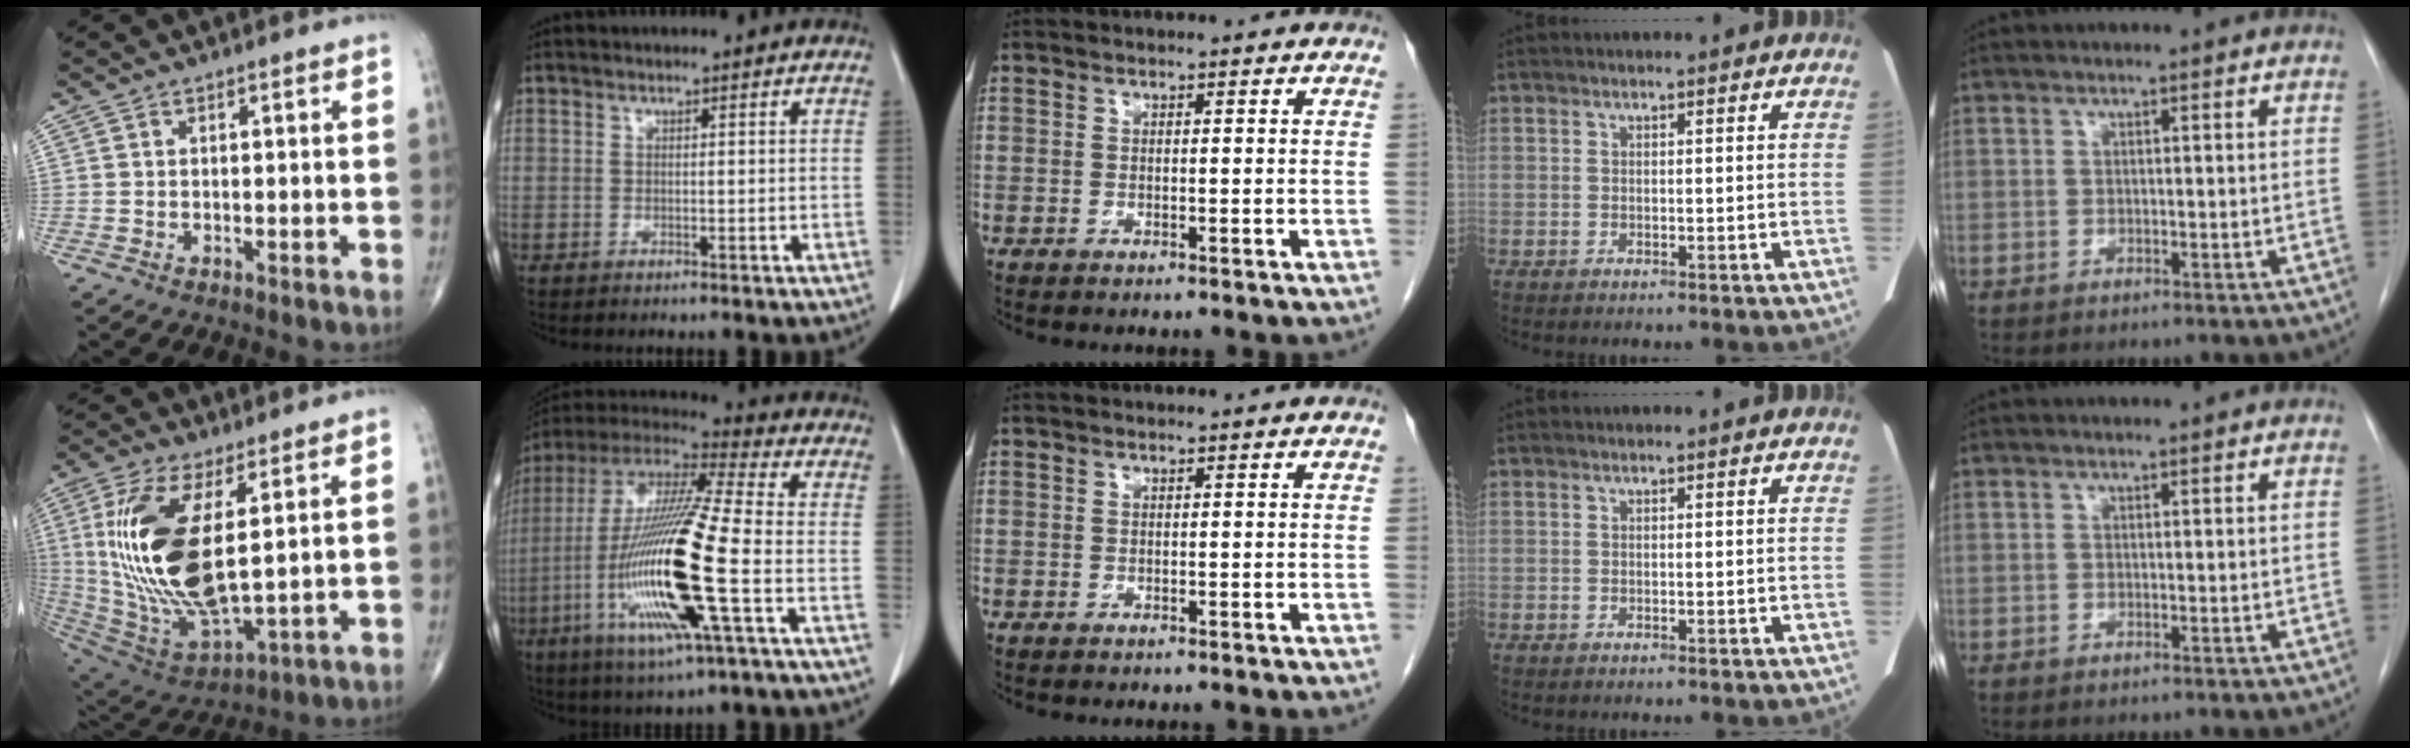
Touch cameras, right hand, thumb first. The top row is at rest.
{"thumb": {"total": 22.0, "force": [3.9, 9.0, 19.7], "torque": [-0.412, -0.030, 0.086]}, "index": {"total": 21.6, "force": [-5.7, 1.1, 20.8], "torque": [-0.449, -0.028, -0.116]}}